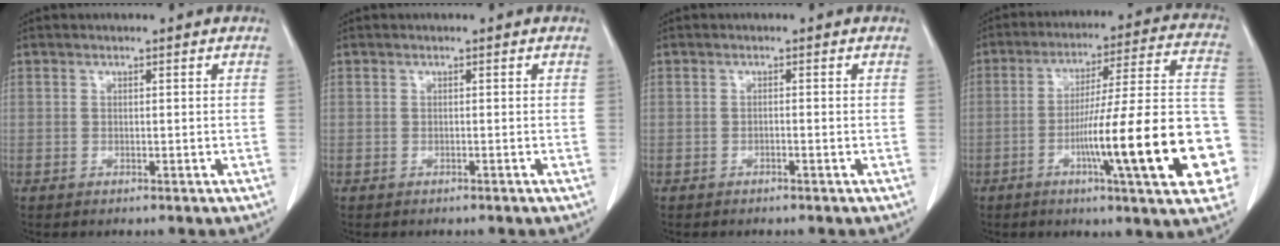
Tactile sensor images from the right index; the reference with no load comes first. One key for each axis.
{"total": 0.0}
{"total": 0.0}
{"total": 22.8, "fx": -6.8, "fy": 1.6, "fz": 21.7, "tx": -0.229, "ty": 0.017, "tz": -0.096}